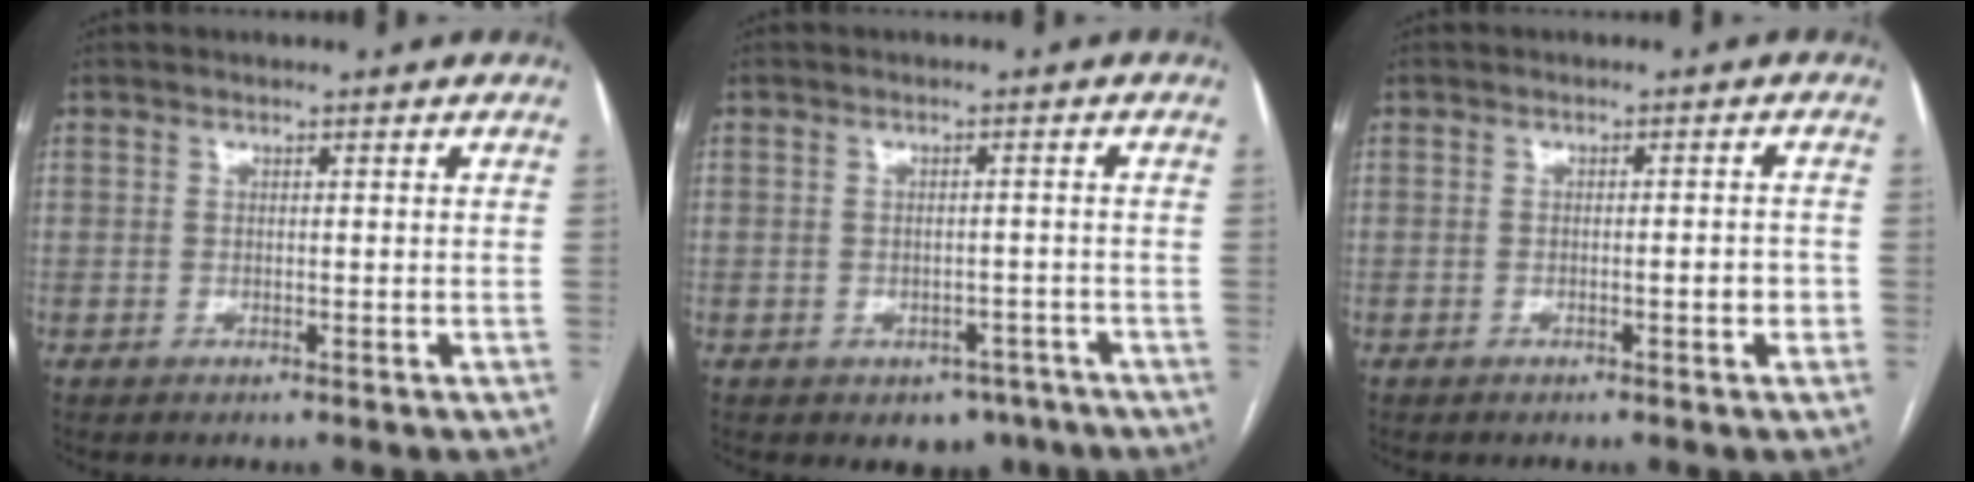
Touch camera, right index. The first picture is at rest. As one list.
[{"total": 4.4, "force": [-2.8, 3.0, 1.5], "torque": [-0.006, 0.012, -0.028]}, {"total": 2.3, "force": [-0.8, 0.4, 2.1], "torque": [-0.029, 0.007, -0.009]}]